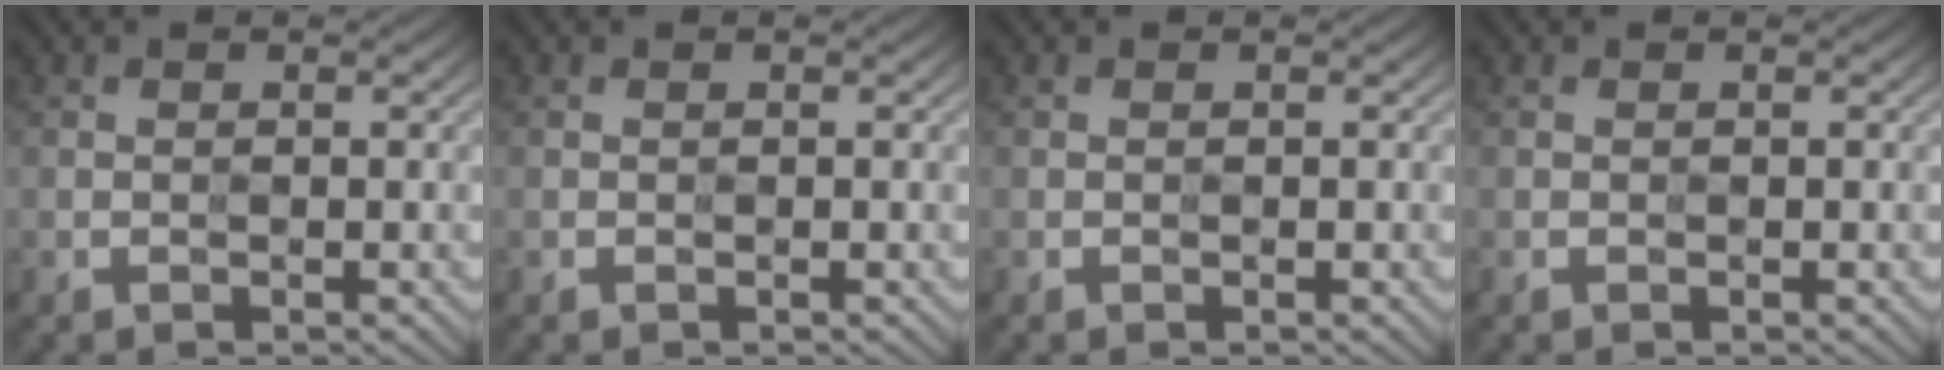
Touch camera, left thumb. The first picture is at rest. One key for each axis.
{"total": 0.0}
{"total": 0.0}
{"total": 0.0}